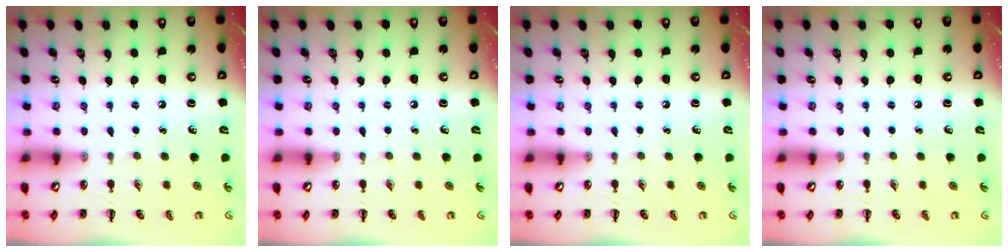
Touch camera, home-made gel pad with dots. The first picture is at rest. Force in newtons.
{"total": 0.0}
{"total": 0.0}
{"total": 0.0}